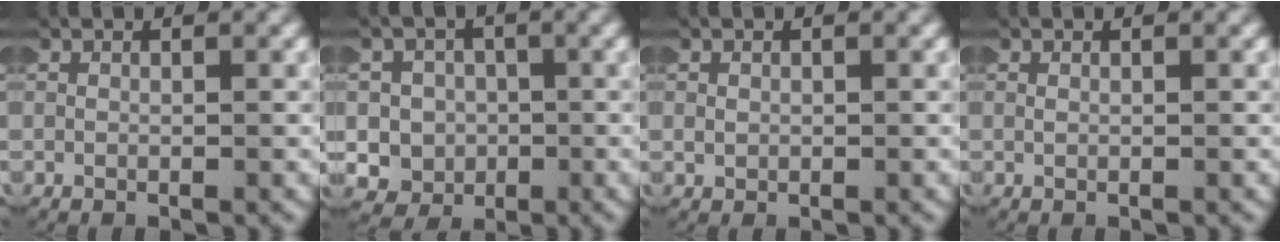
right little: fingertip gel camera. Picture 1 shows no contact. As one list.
[{"total": 11.2, "force": [-3.7, 10.4, 2.1], "torque": [-0.079, -0.040, -0.071]}, {"total": 0.8, "force": [0.1, 0.7, 0.3], "torque": [-0.015, 0.004, 0.002]}, {"total": 0.0}]